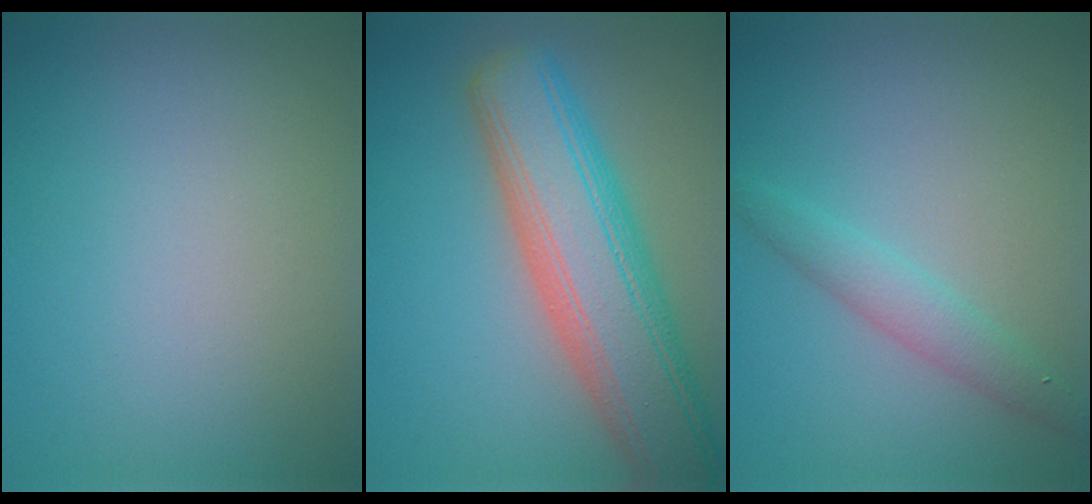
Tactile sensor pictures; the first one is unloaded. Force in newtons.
{"total": 9.9, "press": 9.9, "slide": 0.5}
{"total": 2.3, "press": 2.3, "slide": 0.0}